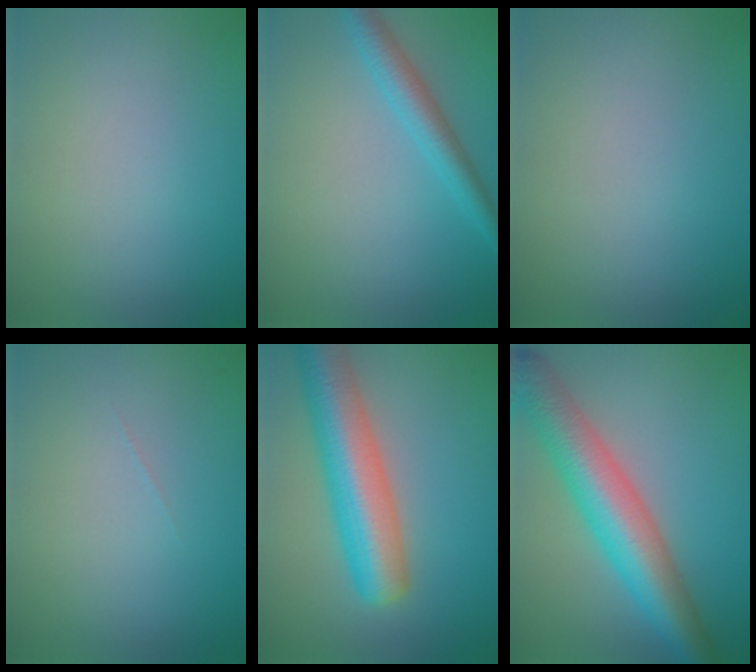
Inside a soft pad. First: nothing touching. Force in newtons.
{"total": 3.1, "press": 3.1, "slide": 0.0}
{"total": 0.0}
{"total": 0.0}
{"total": 8.7, "press": 8.7, "slide": 0.4}
{"total": 9.0, "press": 9.0, "slide": 0.2}